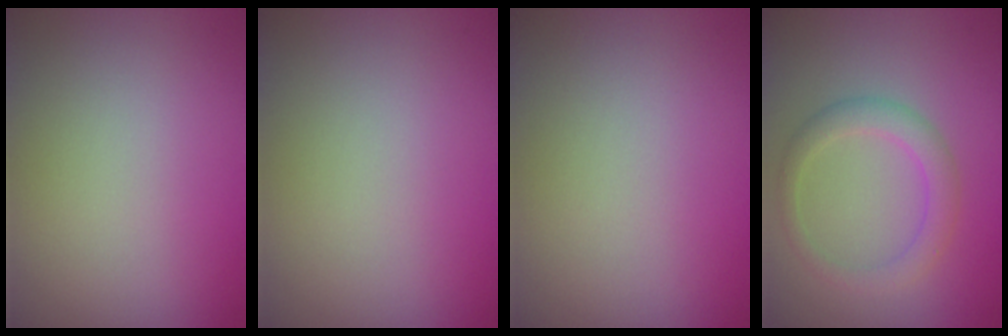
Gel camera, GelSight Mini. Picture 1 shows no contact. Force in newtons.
{"total": 0.0}
{"total": 0.0}
{"total": 2.7, "press": 2.7, "slide": 0.1}